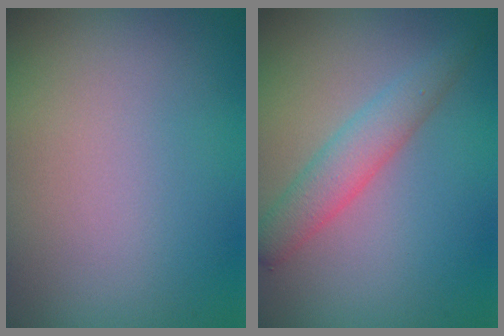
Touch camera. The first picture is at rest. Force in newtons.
{"total": 3.1, "press": 3.1, "slide": 0.1}